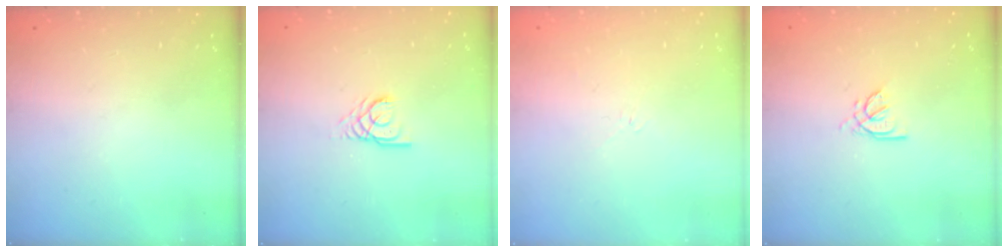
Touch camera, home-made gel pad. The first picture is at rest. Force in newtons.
{"total": 2.7, "press": 2.7, "slide": 0.2}
{"total": 2.6, "press": 2.5, "slide": 0.6}
{"total": 2.1, "press": 2.0, "slide": 0.6}